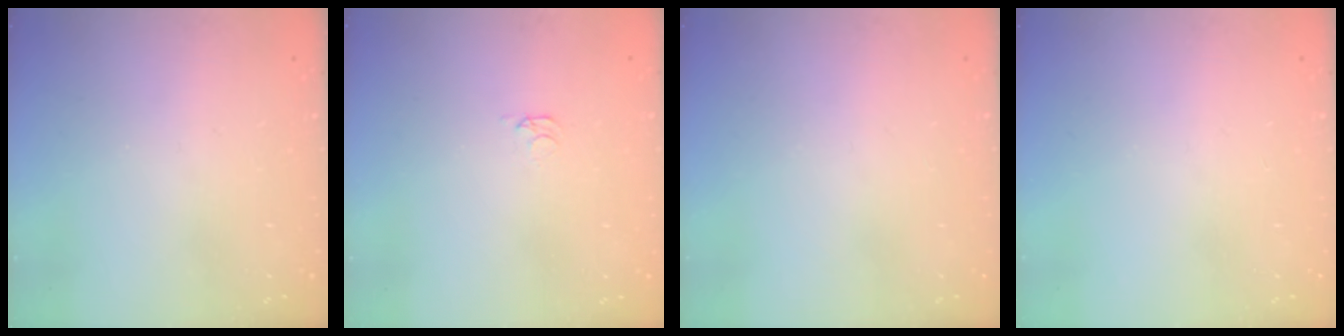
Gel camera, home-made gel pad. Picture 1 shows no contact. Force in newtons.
{"total": 1.6, "press": 1.6, "slide": 0.4}
{"total": 0.0}
{"total": 0.0}